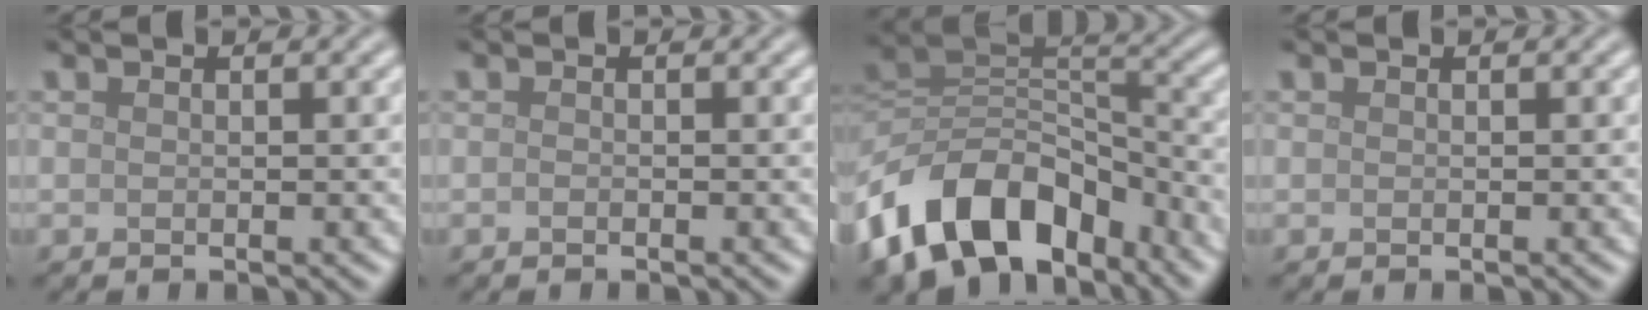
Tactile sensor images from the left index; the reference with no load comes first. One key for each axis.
{"total": 0.0}
{"total": 13.0, "fx": -7.8, "fy": 8.2, "fz": 6.4, "tx": -0.123, "ty": 0.009, "tz": -0.142}
{"total": 0.0}